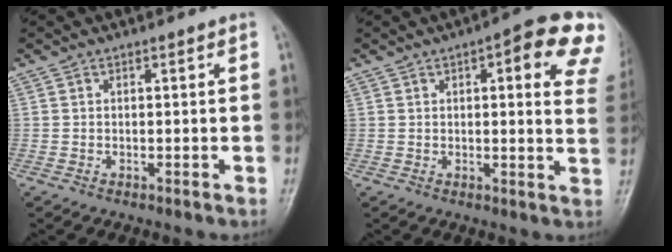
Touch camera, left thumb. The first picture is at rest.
{"total": 14.7, "force": [6.7, 4.3, 12.3], "torque": [-0.119, -0.017, 0.064]}